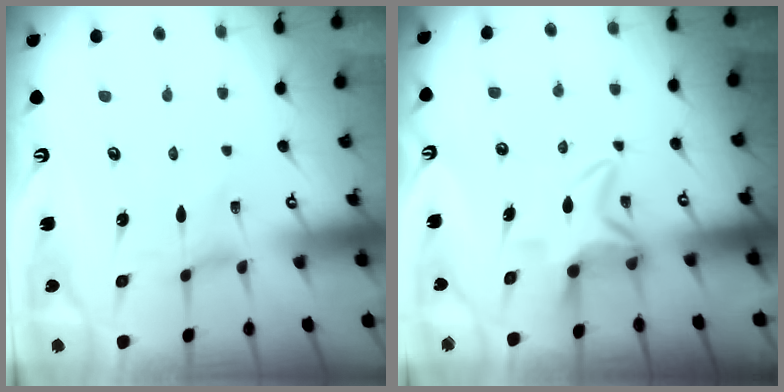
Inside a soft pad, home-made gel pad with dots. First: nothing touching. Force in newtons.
{"total": 6.4, "press": 6.4, "slide": 0.9}